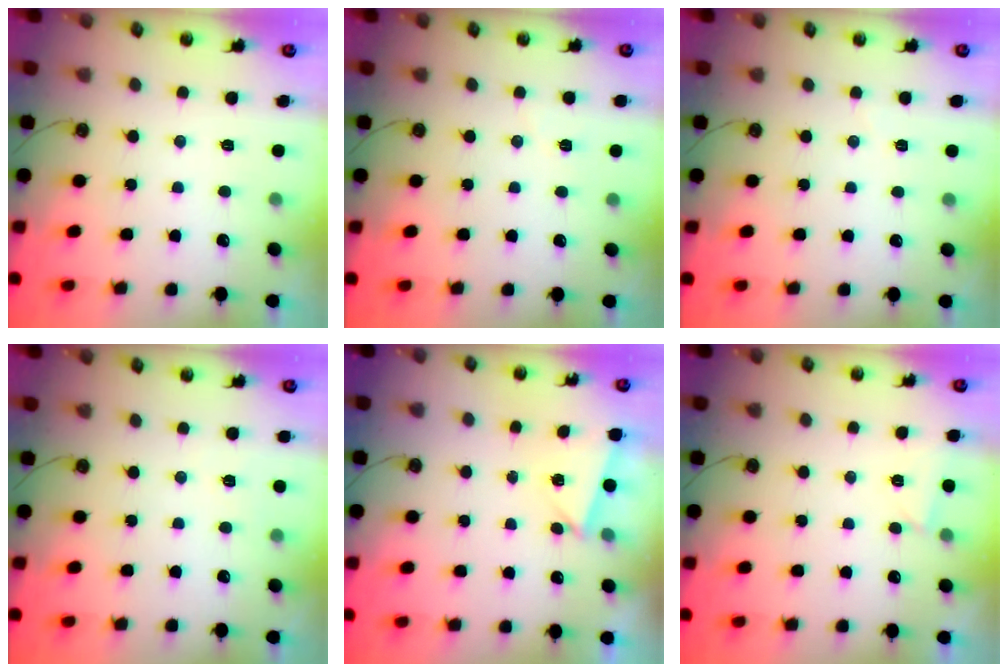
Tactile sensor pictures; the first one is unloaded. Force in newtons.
{"total": 3.6, "press": 3.5, "slide": 0.9}
{"total": 2.1, "press": 1.9, "slide": 0.7}
{"total": 3.3, "press": 2.1, "slide": 2.5}
{"total": 2.2, "press": 1.2, "slide": 1.8}
{"total": 2.1, "press": 1.9, "slide": 0.9}